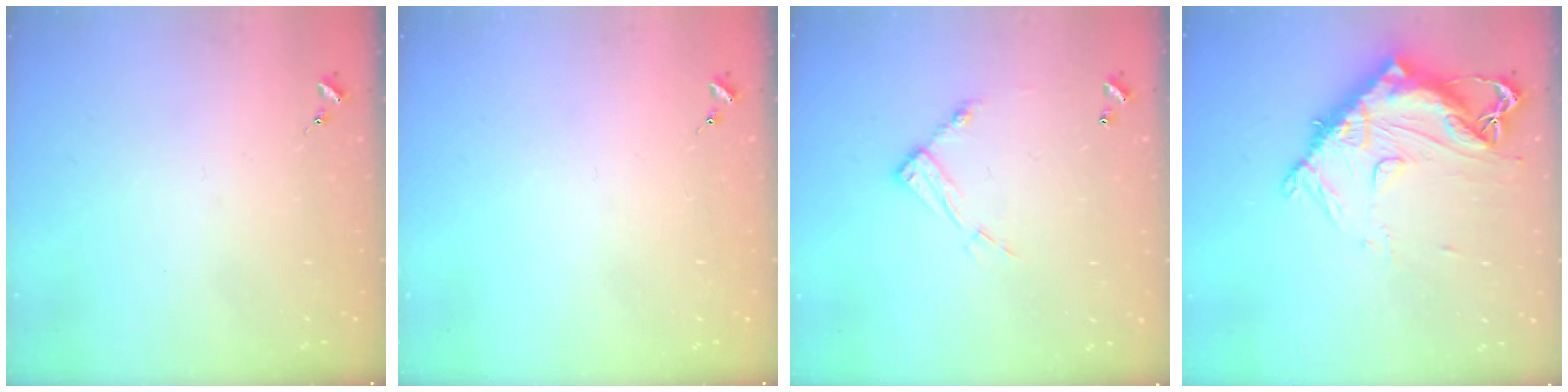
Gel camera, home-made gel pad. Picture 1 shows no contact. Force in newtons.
{"total": 0.0}
{"total": 10.4, "press": 10.3, "slide": 0.7}
{"total": 14.6, "press": 14.5, "slide": 1.5}